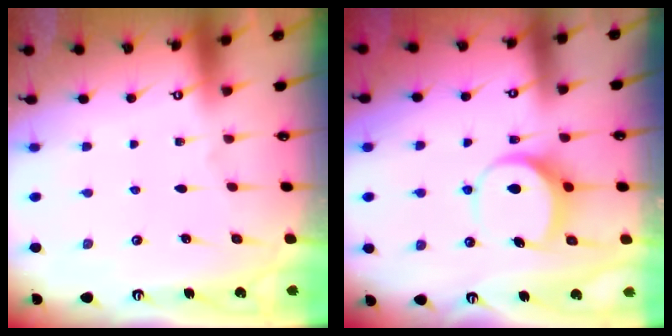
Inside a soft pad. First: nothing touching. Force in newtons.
{"total": 7.0, "press": 7.0, "slide": 0.6}